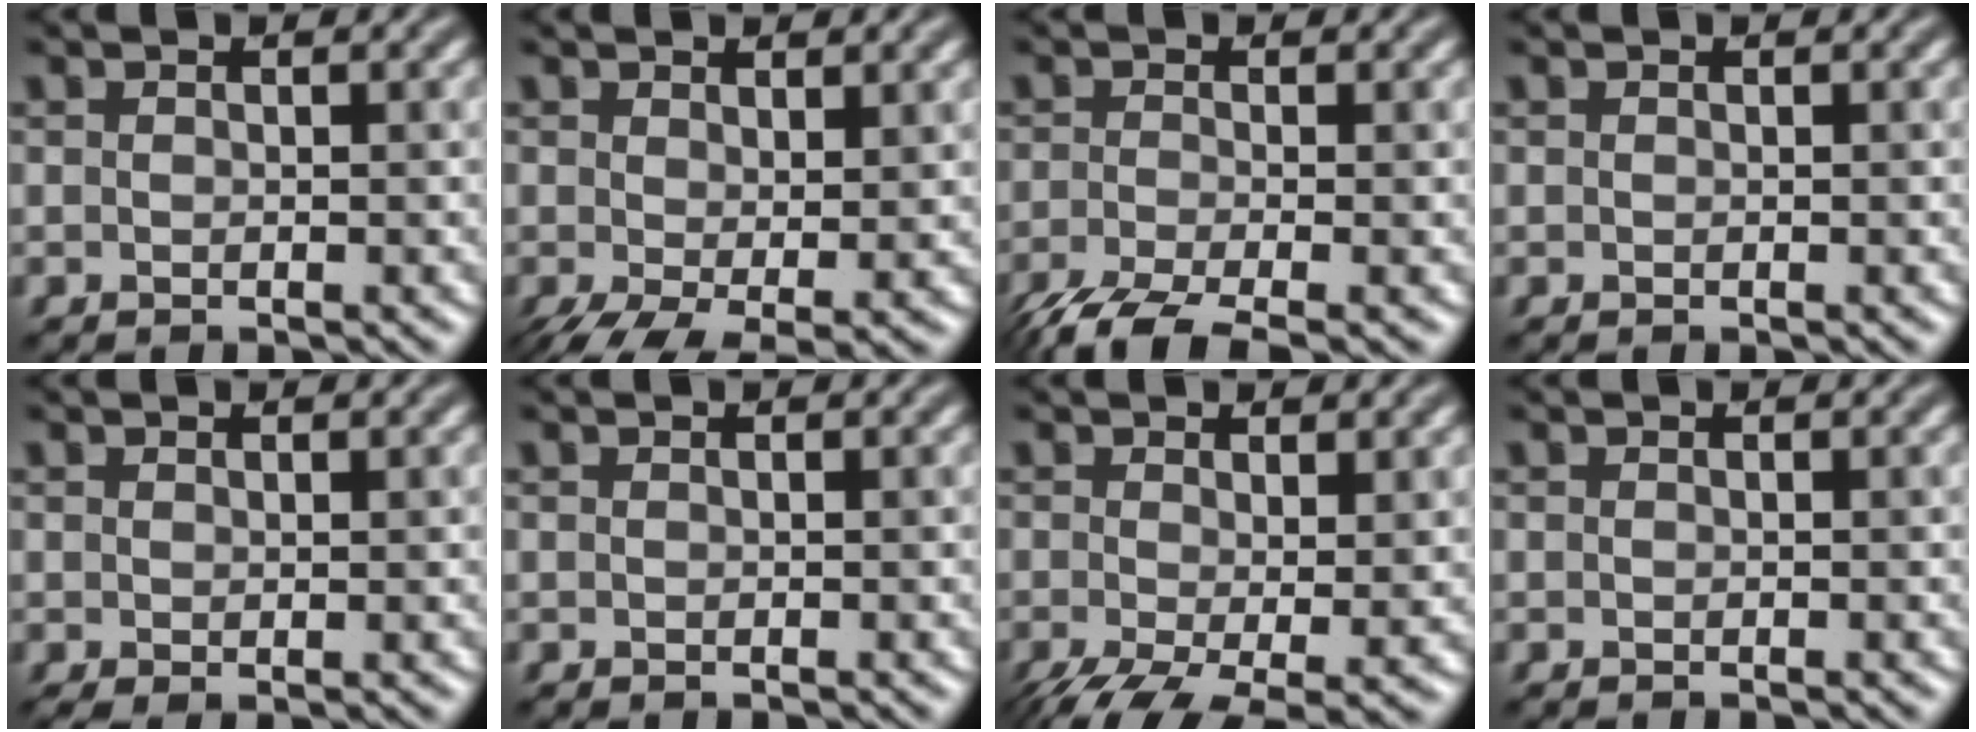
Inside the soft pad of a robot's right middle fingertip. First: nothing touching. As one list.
[{"total": 3.9, "force": [-0.6, 1.8, 3.4], "torque": [-0.070, -0.012, -0.010]}, {"total": 5.3, "force": [-3.6, 1.3, 3.6], "torque": [-0.066, -0.014, -0.079]}, {"total": 0.0}, {"total": 0.9, "force": [0.2, 0.4, 0.8], "torque": [-0.016, 0.000, 0.004]}, {"total": 0.0}, {"total": 6.0, "force": [-2.0, 2.6, 5.0], "torque": [-0.105, -0.021, -0.030]}, {"total": 0.0}]